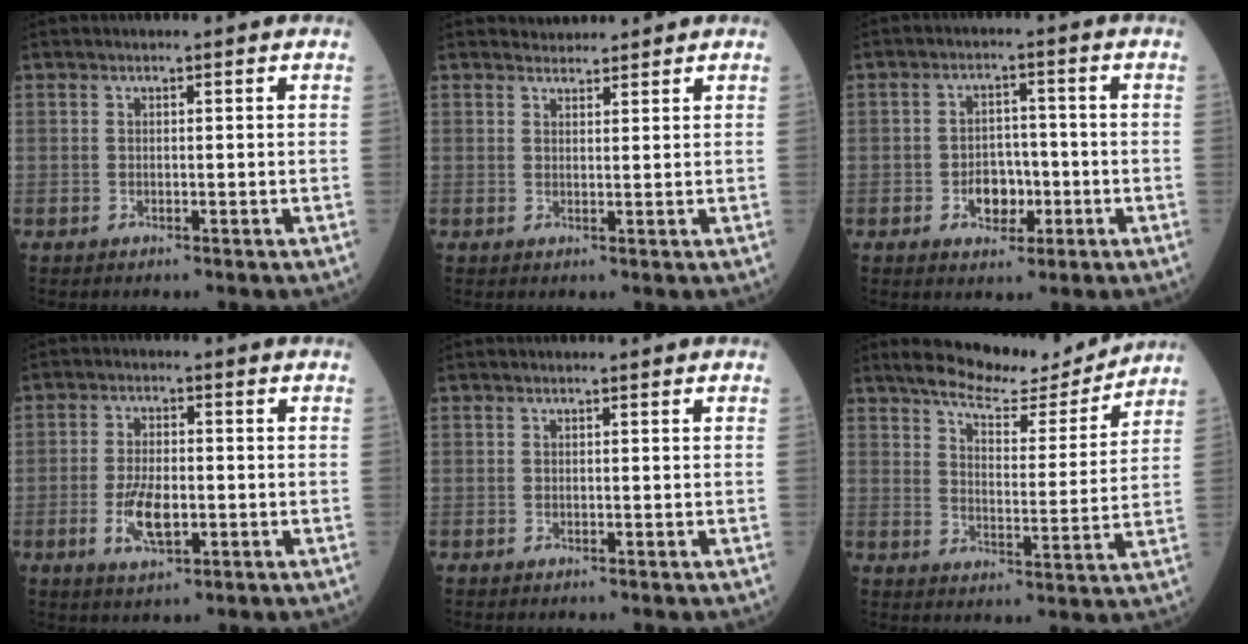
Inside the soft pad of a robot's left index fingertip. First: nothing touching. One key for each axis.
{"total": 2.0, "fx": 1.9, "fy": 0.4, "fz": -0.3, "tx": -0.001, "ty": 0.011, "tz": 0.034}
{"total": 5.0, "fx": -1.7, "fy": 3.3, "fz": 3.3, "tx": -0.054, "ty": 0.008, "tz": -0.024}
{"total": 6.3, "fx": -1.8, "fy": 2.4, "fz": 5.5, "tx": -0.115, "ty": -0.005, "tz": -0.029}
{"total": 0.0}
{"total": 11.1, "fx": 10.5, "fy": 1.6, "fz": 3.0, "tx": -0.050, "ty": -0.006, "tz": 0.157}